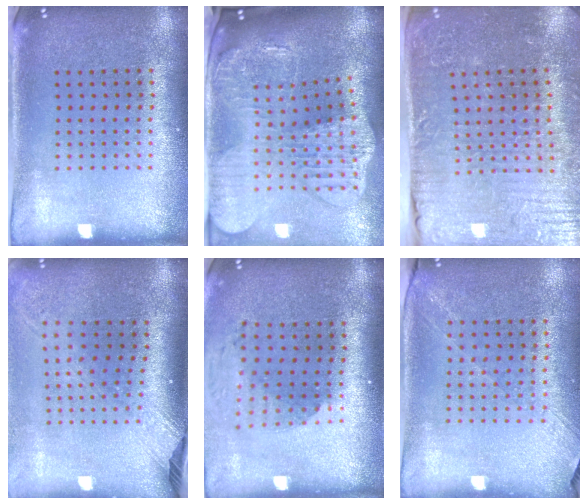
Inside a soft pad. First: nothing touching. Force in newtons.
{"total": 4.4, "press": 3.3, "slide": 2.9}
{"total": 4.1, "press": 4.1, "slide": 0.5}
{"total": 2.4, "press": 1.7, "slide": 1.6}
{"total": 1.8, "press": 1.4, "slide": 1.1}
{"total": 1.2, "press": 1.1, "slide": 0.6}